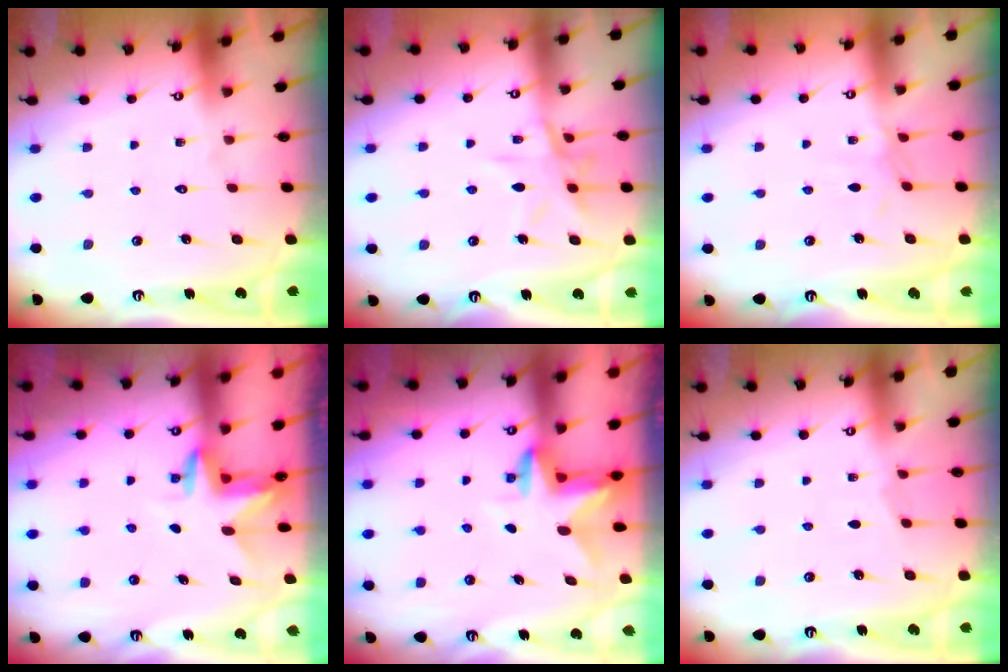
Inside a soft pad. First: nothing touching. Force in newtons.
{"total": 10.0, "press": 10.0, "slide": 0.8}
{"total": 2.5, "press": 2.4, "slide": 0.6}
{"total": 3.4, "press": 3.3, "slide": 0.3}
{"total": 3.1, "press": 3.1, "slide": 0.4}
{"total": 2.3, "press": 2.2, "slide": 0.4}